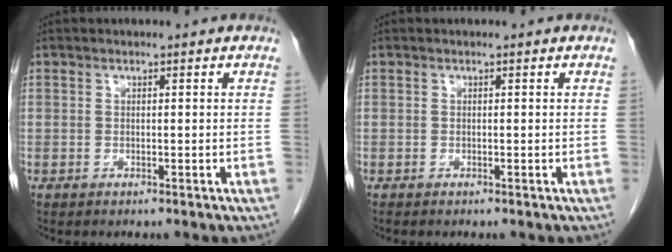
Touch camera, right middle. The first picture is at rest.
{"total": 0.0}